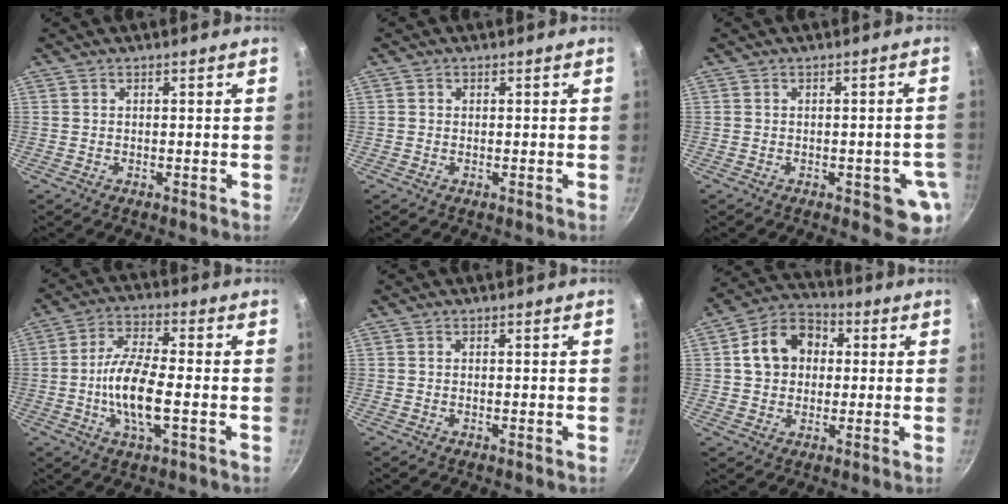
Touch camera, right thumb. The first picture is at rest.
{"total": 0.6, "force": [0.0, 0.6, 0.1], "torque": [0.001, 0.002, -0.001]}
{"total": 6.7, "force": [-2.0, 3.1, 5.6], "torque": [-0.038, 0.005, -0.024]}
{"total": 11.0, "force": [-1.9, 3.5, 10.2], "torque": [-0.198, 0.018, -0.044]}
{"total": 0.0}
{"total": 11.6, "force": [1.8, 9.2, 6.7], "torque": [-0.083, 0.025, 0.015]}